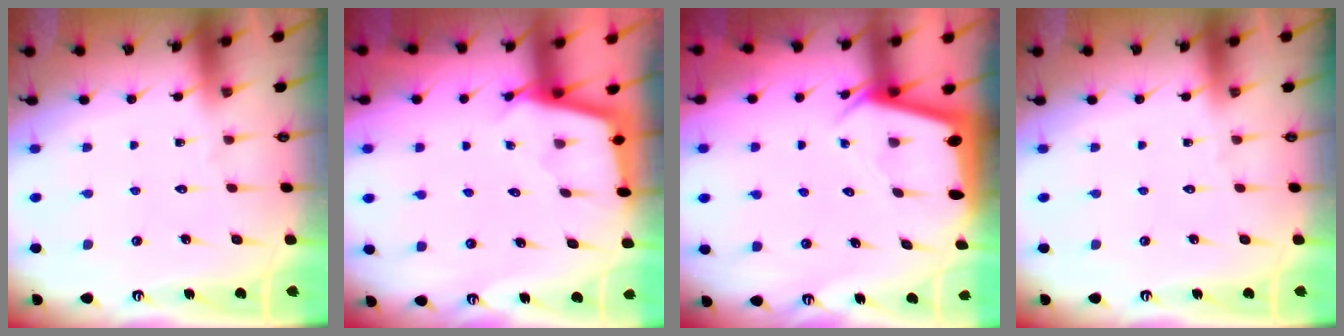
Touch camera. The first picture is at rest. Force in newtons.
{"total": 2.2, "press": 2.2, "slide": 0.2}
{"total": 2.5, "press": 2.5, "slide": 0.2}
{"total": 0.0}